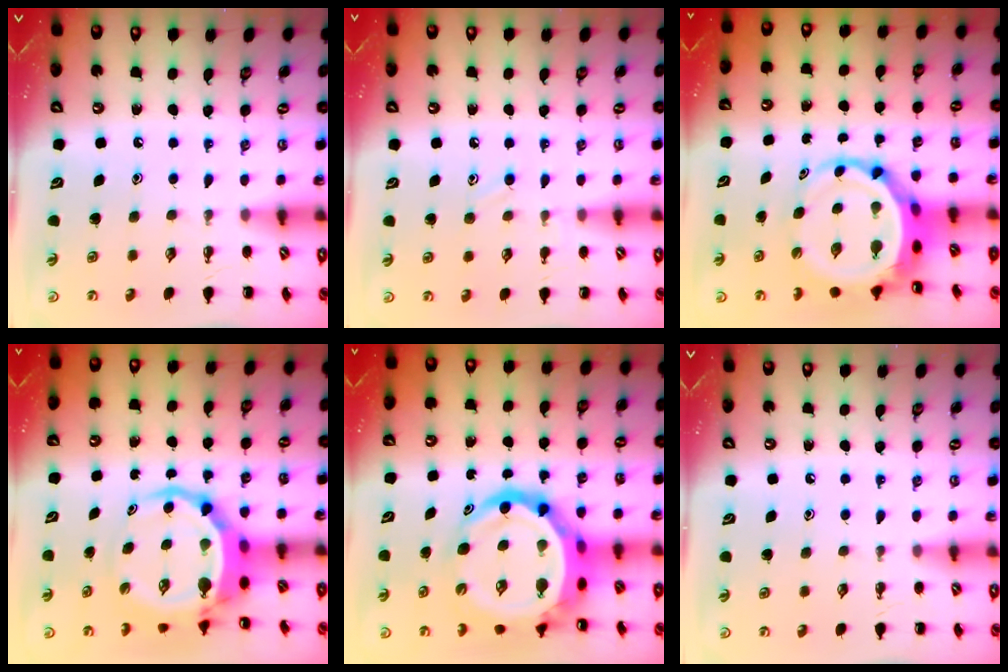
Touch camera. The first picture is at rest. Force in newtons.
{"total": 8.2, "press": 7.9, "slide": 2.2}
{"total": 6.6, "press": 6.3, "slide": 2.0}
{"total": 7.3, "press": 7.1, "slide": 1.8}
{"total": 14.7, "press": 14.1, "slide": 4.0}
{"total": 0.0}